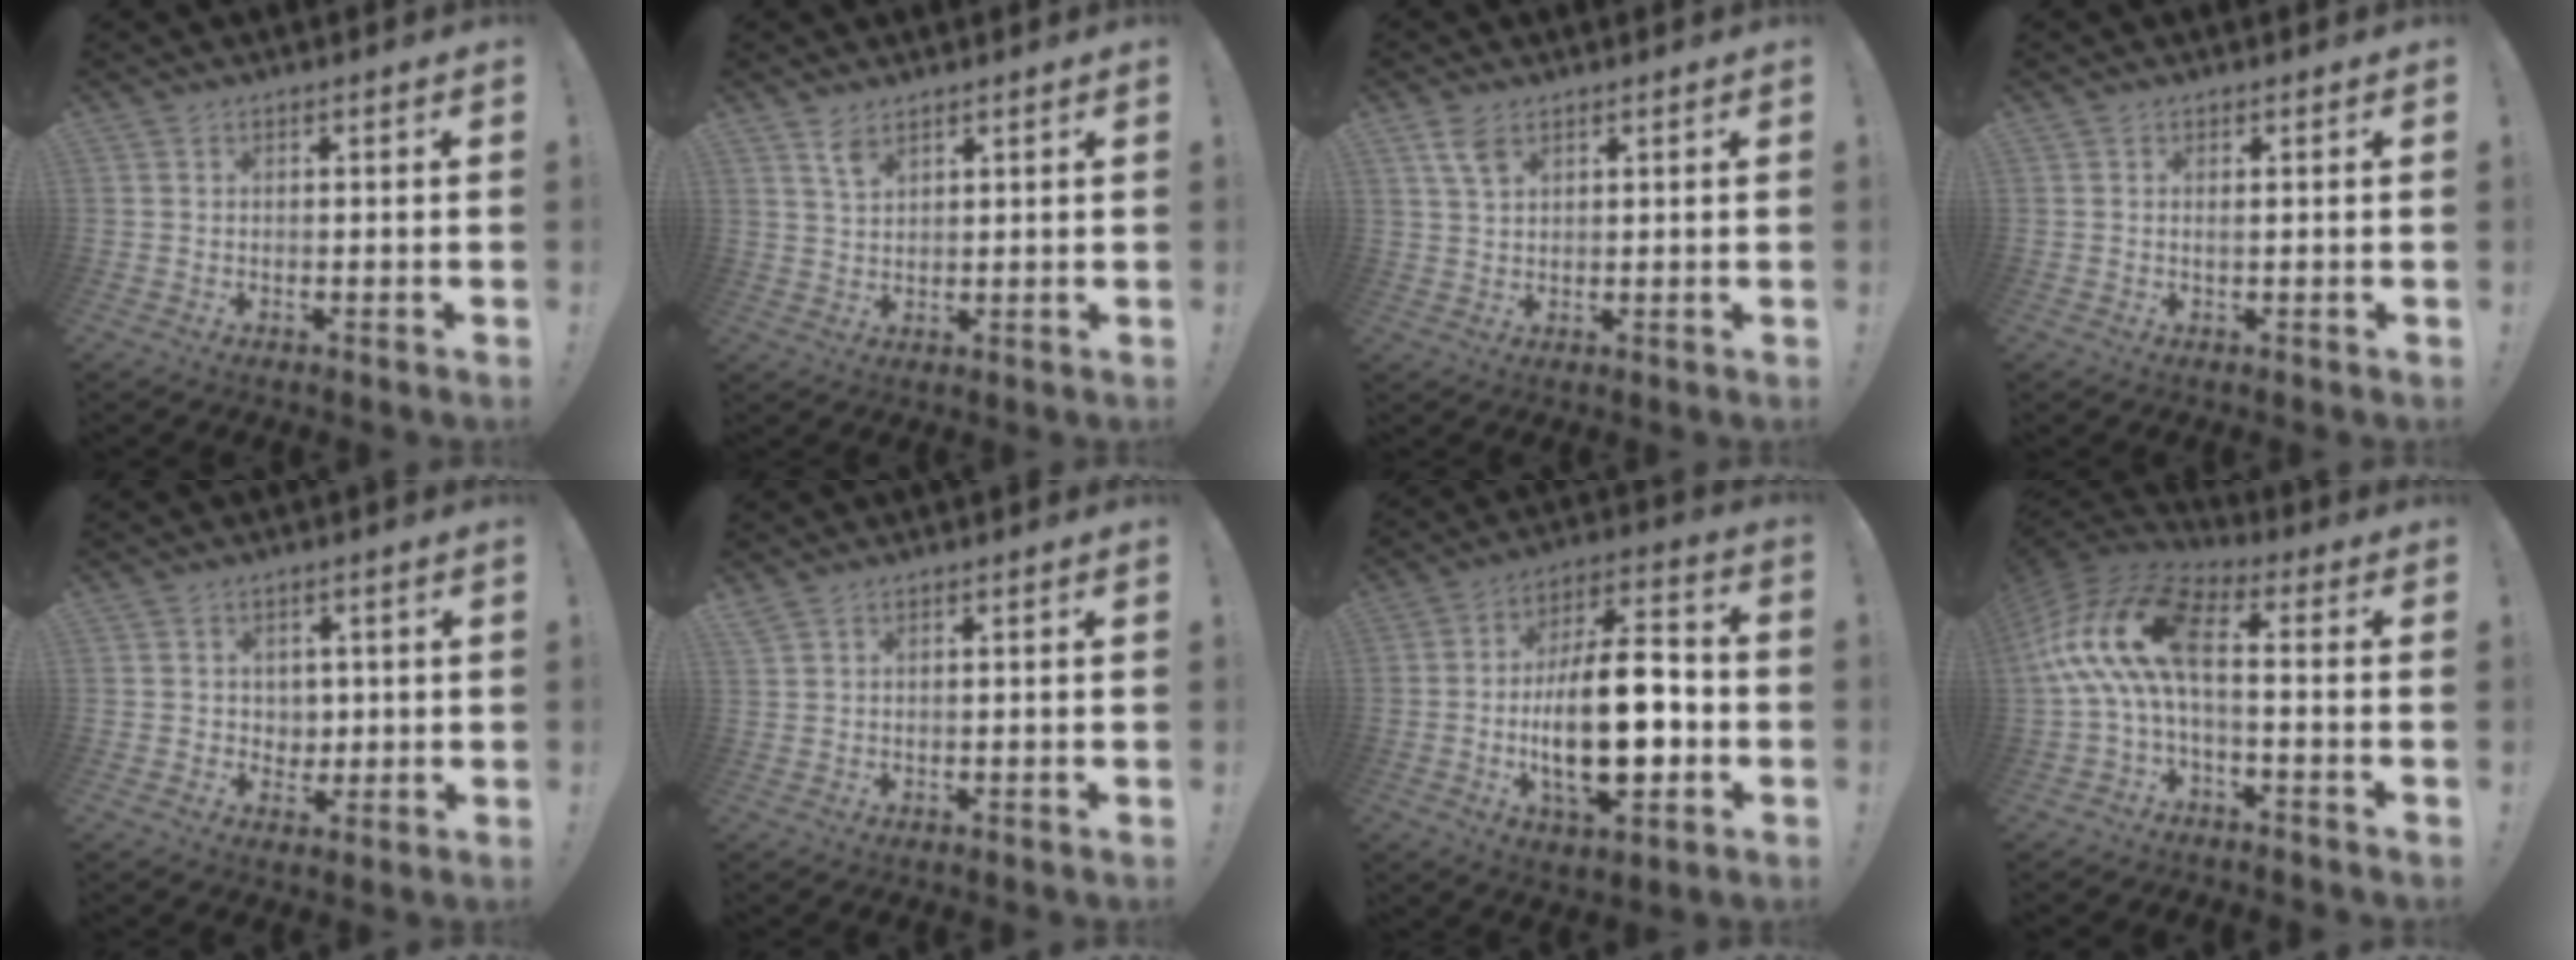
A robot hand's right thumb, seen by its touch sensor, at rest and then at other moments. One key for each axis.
{"total": 4.3, "fx": 3.1, "fy": 2.1, "fz": 2.1, "tx": -0.034, "ty": -0.020, "tz": 0.056}
{"total": 4.8, "fx": 2.8, "fy": 2.5, "fz": 3.0, "tx": -0.048, "ty": -0.011, "tz": 0.053}
{"total": 0.8, "fx": 0.4, "fy": -0.1, "fz": 0.7, "tx": -0.005, "ty": -0.004, "tz": 0.006}
{"total": 4.3, "fx": 1.8, "fy": 3.8, "fz": 0.4, "tx": 0.003, "ty": -0.012, "tz": 0.033}
{"total": 1.0, "fx": 0.8, "fy": -0.1, "fz": 0.5, "tx": -0.018, "ty": 0.002, "tz": 0.017}
{"total": 21.4, "fx": -4.0, "fy": 9.4, "fz": 18.8, "tx": -0.318, "ty": 0.009, "tz": -0.064}
{"total": 16.1, "fx": 1.1, "fy": 7.4, "fz": 14.2, "tx": -0.291, "ty": 0.016, "tz": 0.023}